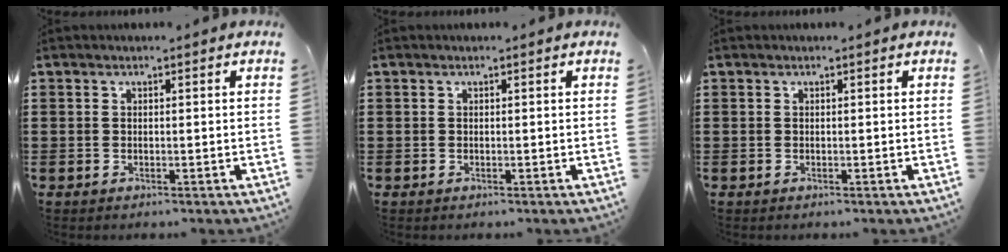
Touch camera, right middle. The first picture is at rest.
{"total": 0.0}
{"total": 0.0}